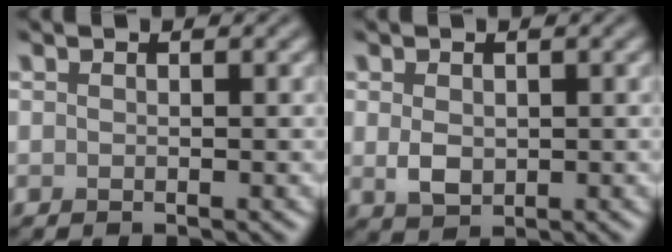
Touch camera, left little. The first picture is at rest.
{"total": 2.3, "force": [0.1, 1.6, 1.6], "torque": [-0.033, -0.001, 0.005]}